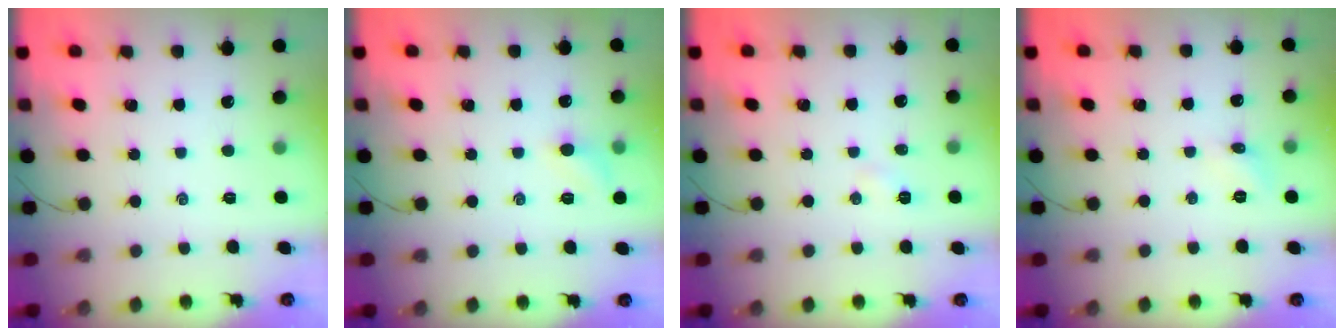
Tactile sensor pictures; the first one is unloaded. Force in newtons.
{"total": 6.1, "press": 5.8, "slide": 2.0}
{"total": 2.4, "press": 2.3, "slide": 0.8}
{"total": 4.7, "press": 4.4, "slide": 1.6}